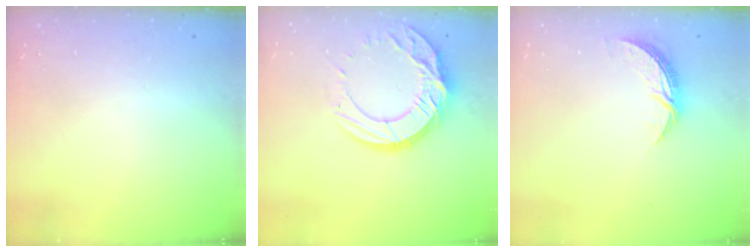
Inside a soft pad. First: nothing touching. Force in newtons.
{"total": 15.5, "press": 15.5, "slide": 1.1}
{"total": 7.1, "press": 7.1, "slide": 0.3}